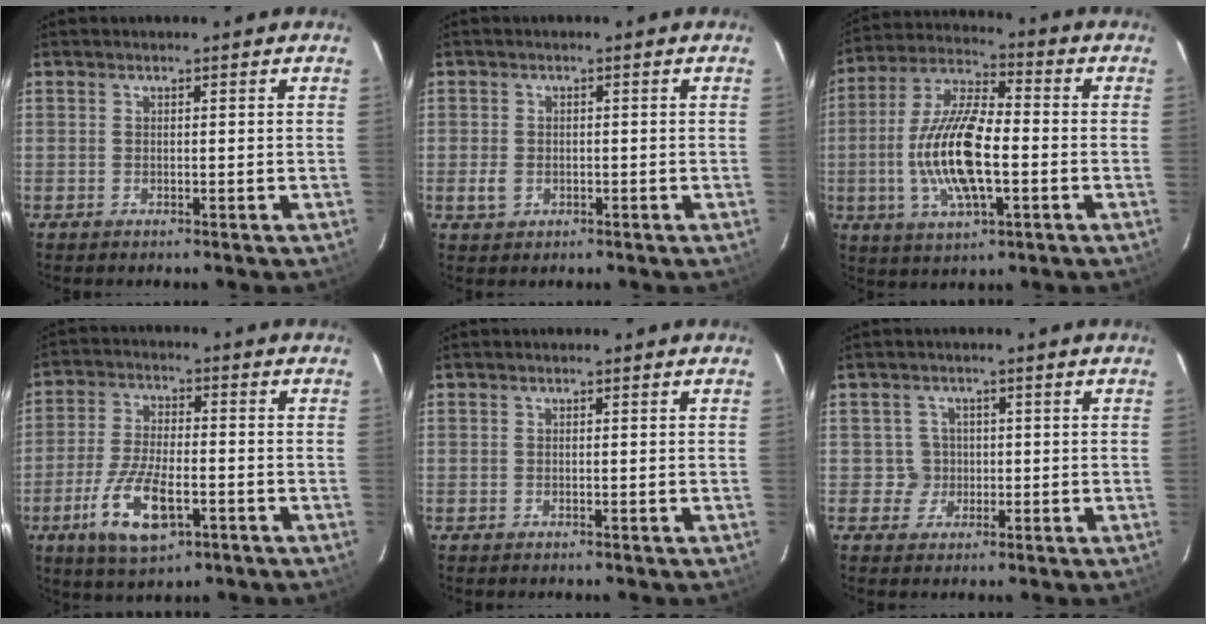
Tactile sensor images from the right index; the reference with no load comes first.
{"total": 2.7, "force": [-0.7, 2.3, 1.3], "torque": [-0.028, 0.001, -0.011]}
{"total": 15.7, "force": [-2.9, 5.7, 14.4], "torque": [-0.296, 0.002, -0.056]}
{"total": 11.4, "force": [-4.9, 4.5, 9.3], "torque": [-0.201, -0.013, -0.087]}
{"total": 0.0}
{"total": 3.1, "force": [-0.2, 3.1, -0.3], "torque": [0.013, 0.017, 0.001]}